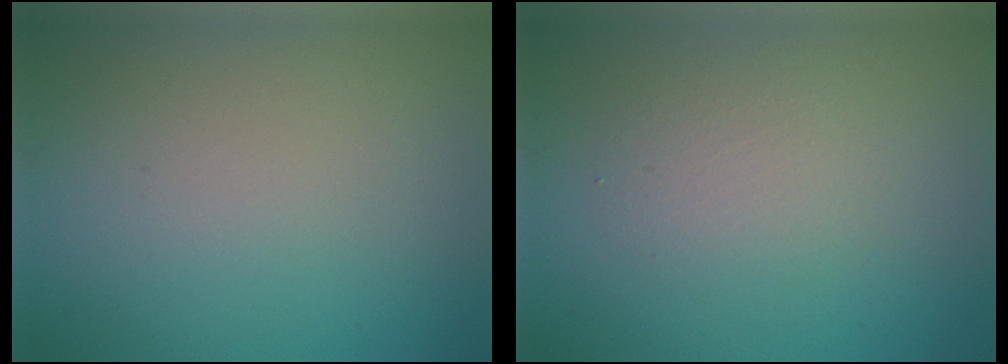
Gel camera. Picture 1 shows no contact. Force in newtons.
{"total": 2.2, "press": 2.2, "slide": 0.1}